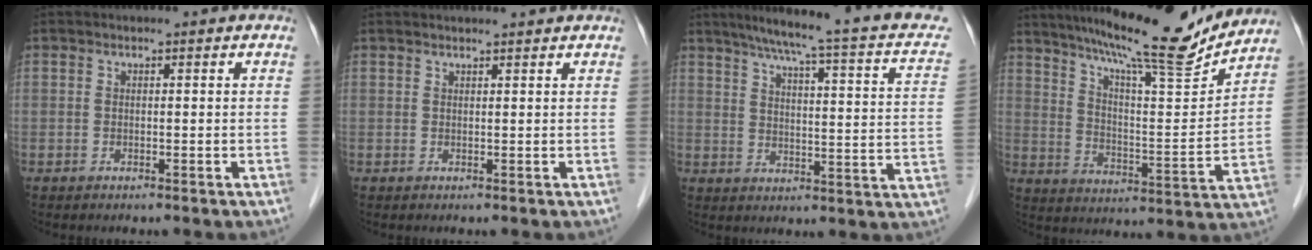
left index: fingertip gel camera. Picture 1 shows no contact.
{"total": 4.0, "force": [3.8, -0.1, 1.0], "torque": [-0.013, 0.020, 0.045]}
{"total": 19.4, "force": [15.1, 1.7, 12.2], "torque": [-0.172, -0.007, 0.172]}
{"total": 18.5, "force": [16.3, 0.8, 8.8], "torque": [-0.146, -0.013, 0.246]}